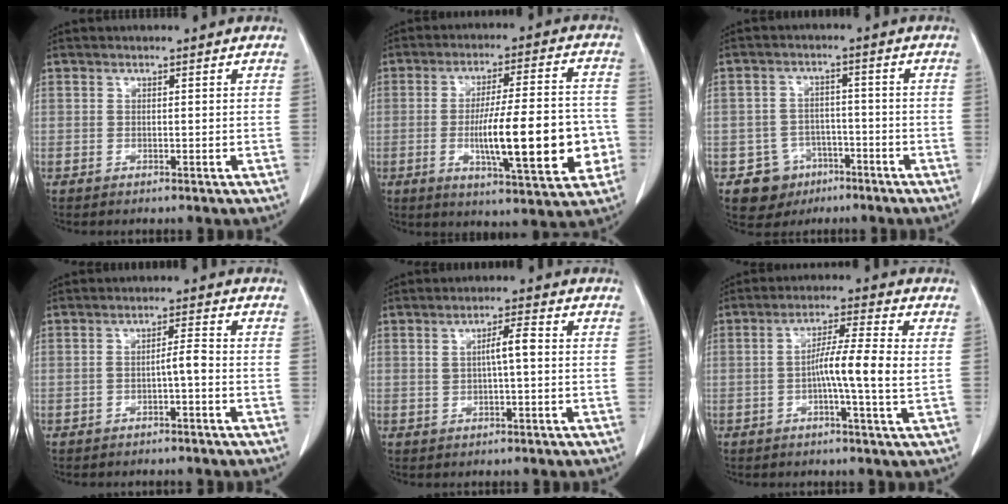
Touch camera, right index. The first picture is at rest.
{"total": 16.4, "force": [-3.3, 2.8, 15.8], "torque": [-0.248, 0.003, -0.043]}
{"total": 6.5, "force": [-3.2, 5.6, 0.5], "torque": [-0.004, 0.014, -0.042]}
{"total": 2.4, "force": [-0.9, 0.1, 2.2], "torque": [-0.032, 0.005, -0.014]}
{"total": 3.4, "force": [0.4, 0.4, 3.4], "torque": [-0.057, 0.006, 0.011]}
{"total": 7.8, "force": [-0.5, -0.5, 7.8], "torque": [-0.134, 0.005, -0.014]}